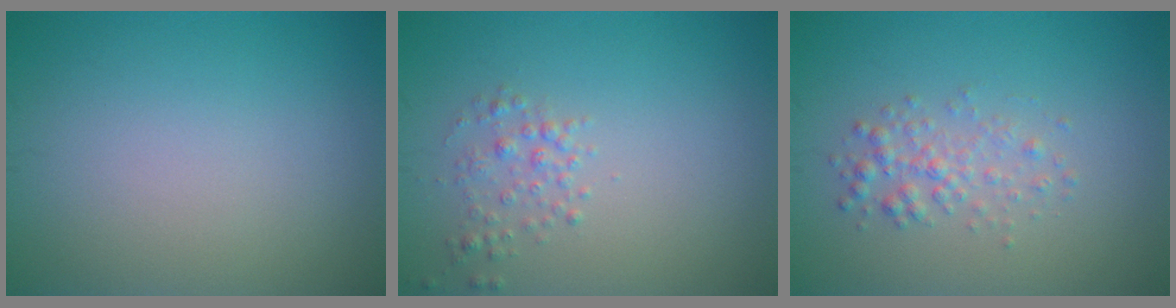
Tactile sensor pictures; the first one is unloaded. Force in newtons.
{"total": 1.6, "press": 1.6, "slide": 0.1}
{"total": 2.1, "press": 2.1, "slide": 0.0}